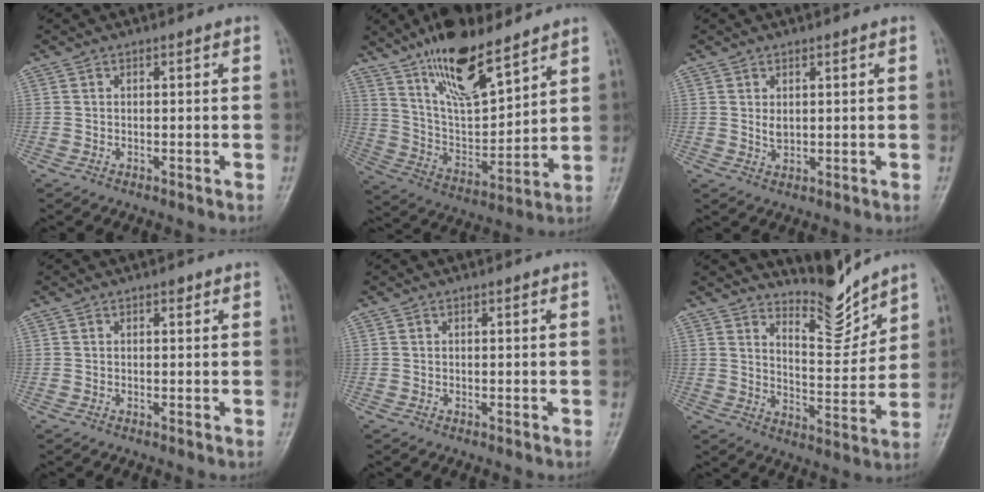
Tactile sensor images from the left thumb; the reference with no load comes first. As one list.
[{"total": 17.2, "force": [12.1, 5.4, 10.9], "torque": [-0.163, -0.064, 0.229]}, {"total": 2.9, "force": [0.9, 1.8, 2.1], "torque": [-0.028, -0.011, 0.021]}, {"total": 0.8, "force": [0.5, 0.4, 0.5], "torque": [-0.001, -0.001, 0.004]}, {"total": 0.0}, {"total": 8.1, "force": [7.8, 1.3, 1.8], "torque": [-0.003, -0.074, 0.140]}]